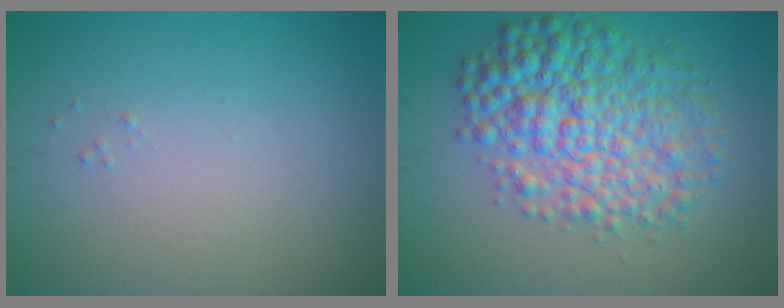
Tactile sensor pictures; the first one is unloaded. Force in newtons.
{"total": 7.9, "press": 7.9, "slide": 0.1}